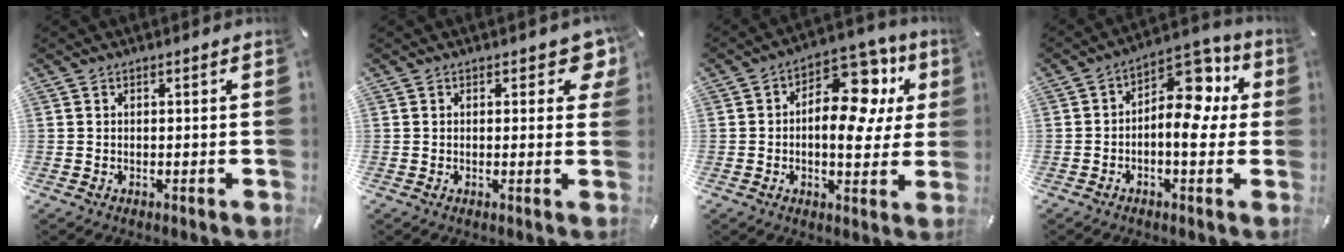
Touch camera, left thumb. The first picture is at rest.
{"total": 5.9, "force": [3.2, 3.0, 3.9], "torque": [-0.027, -0.019, 0.049]}
{"total": 15.2, "force": [4.6, 9.1, 11.3], "torque": [-0.151, -0.037, 0.081]}
{"total": 11.3, "force": [1.5, 7.0, 8.7], "torque": [-0.109, -0.026, 0.025]}